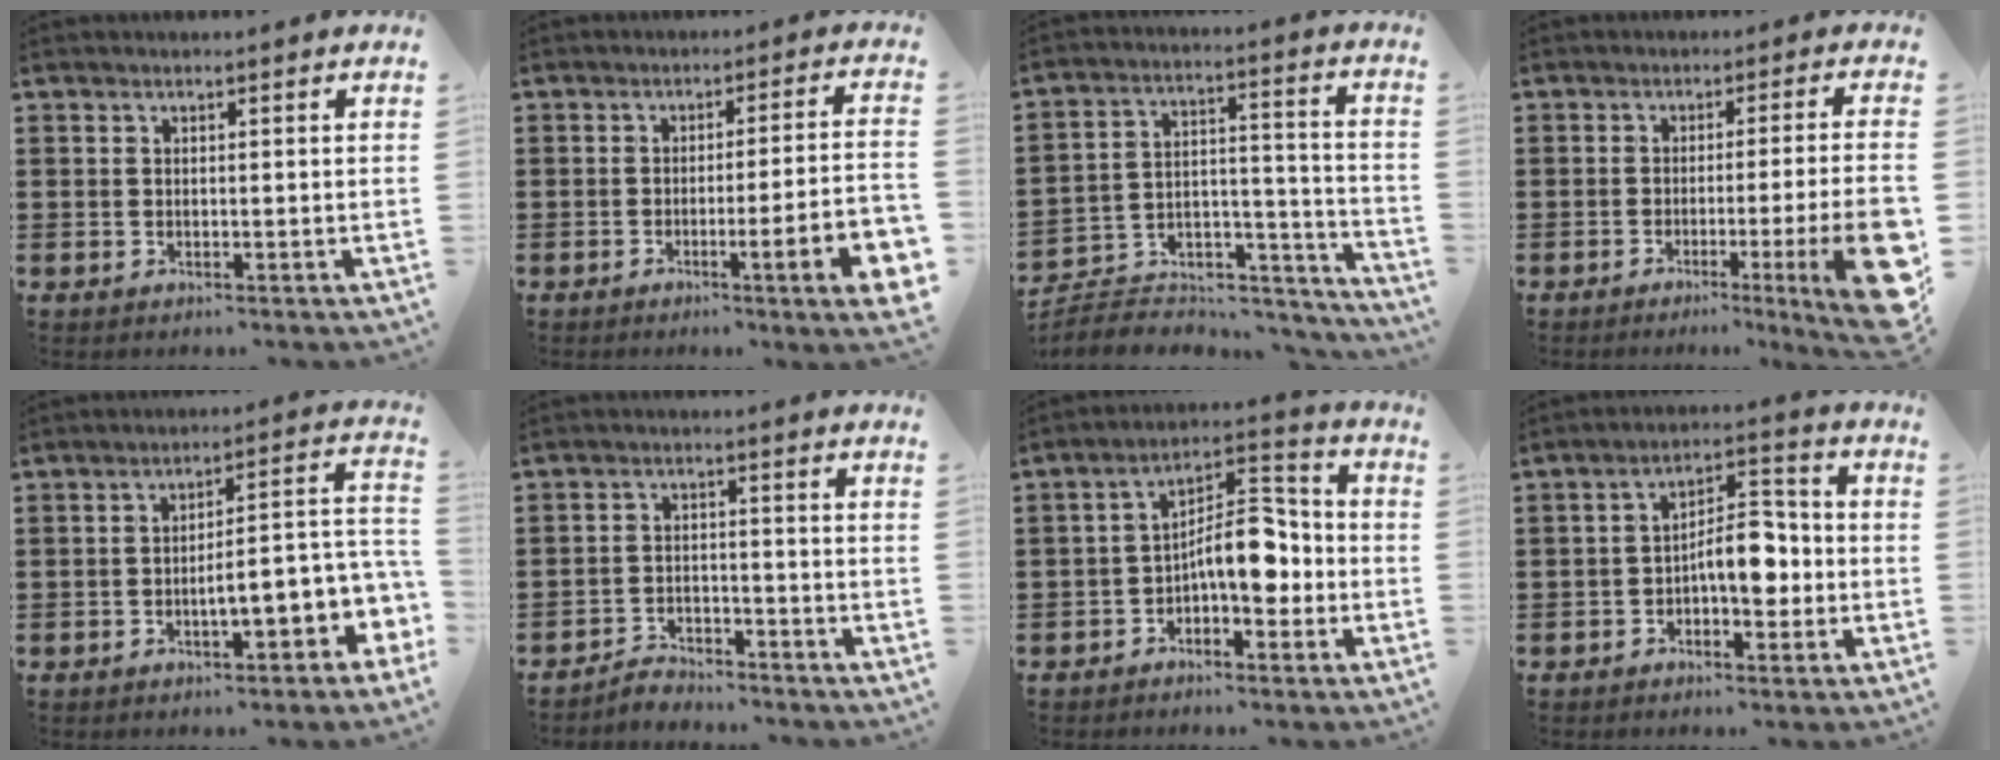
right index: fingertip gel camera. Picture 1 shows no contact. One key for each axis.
{"total": 8.0, "fx": -3.7, "fy": 0.1, "fz": 7.1, "tx": -0.117, "ty": -0.013, "tz": -0.068}
{"total": 4.6, "fx": -4.0, "fy": 2.1, "fz": 0.9, "tx": -0.019, "ty": 0.000, "tz": -0.082}
{"total": 9.8, "fx": -3.4, "fy": 0.7, "fz": 9.1, "tx": -0.141, "ty": -0.018, "tz": -0.062}
{"total": 5.7, "fx": -2.3, "fy": 1.3, "fz": 5.0, "tx": -0.076, "ty": -0.028, "tz": -0.051}
{"total": 3.1, "fx": -3.0, "fy": 0.5, "fz": 0.0, "tx": -0.009, "ty": 0.004, "tz": -0.064}
{"total": 8.8, "fx": -2.2, "fy": 4.0, "fz": 7.5, "tx": -0.114, "ty": 0.012, "tz": -0.041}
{"total": 7.3, "fx": -1.8, "fy": 3.4, "fz": 6.2, "tx": -0.092, "ty": 0.008, "tz": -0.035}